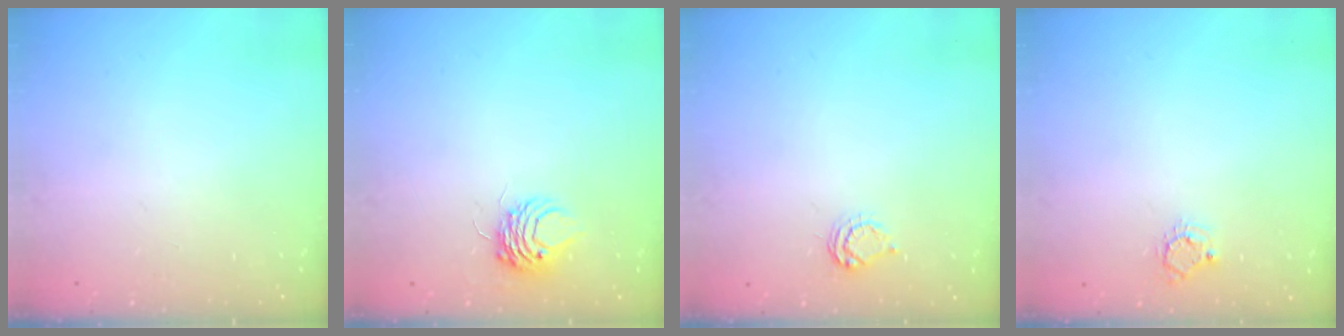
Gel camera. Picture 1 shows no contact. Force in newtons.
{"total": 6.1, "press": 6.1, "slide": 0.5}
{"total": 4.9, "press": 4.9, "slide": 0.7}
{"total": 5.6, "press": 5.6, "slide": 0.2}